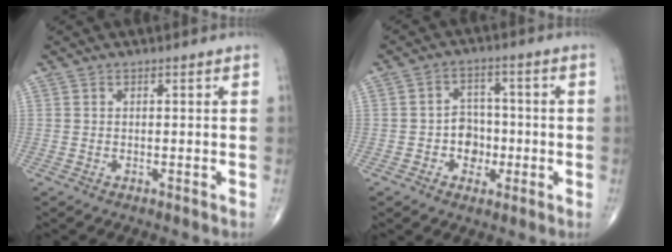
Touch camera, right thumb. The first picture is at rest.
{"total": 6.0, "force": [-1.6, 5.1, 2.8], "torque": [-0.003, 0.018, -0.033]}